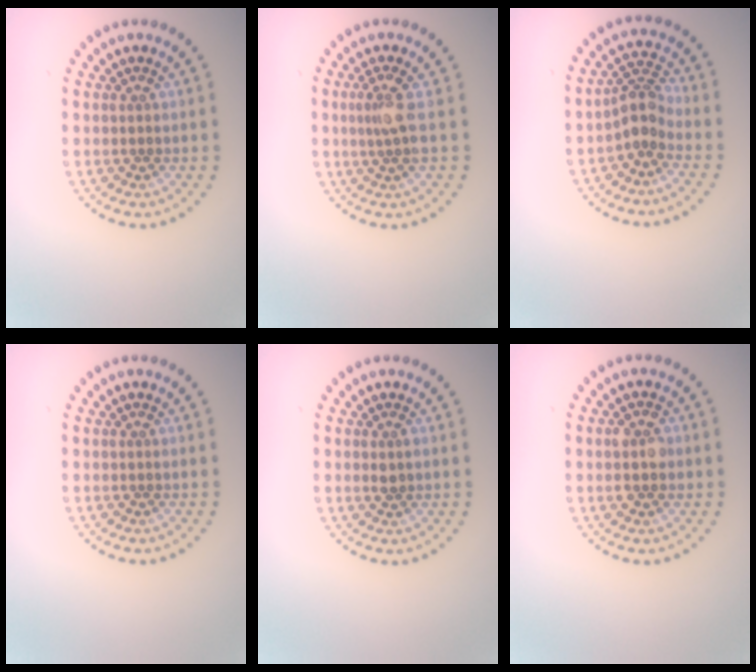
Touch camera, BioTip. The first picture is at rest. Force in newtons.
{"total": 2.0, "press": 1.6, "slide": 1.3}
{"total": 2.6, "press": 2.1, "slide": 1.7}
{"total": 0.0}
{"total": 0.9, "press": 0.9, "slide": 0.1}
{"total": 2.8, "press": 2.8, "slide": 0.1}